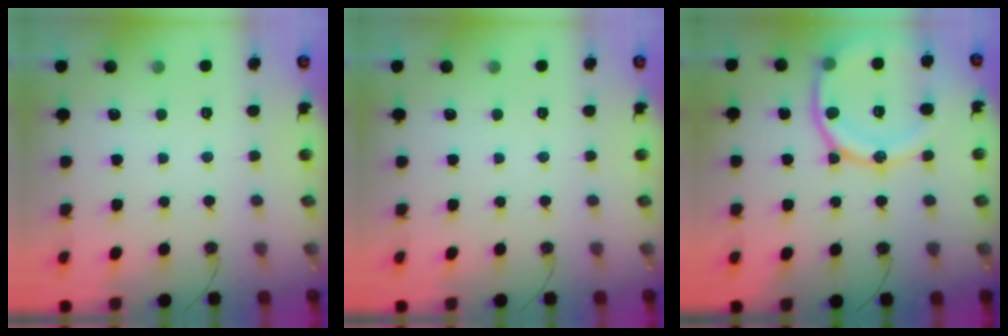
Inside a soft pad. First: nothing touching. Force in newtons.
{"total": 0.0}
{"total": 17.7, "press": 17.6, "slide": 1.9}